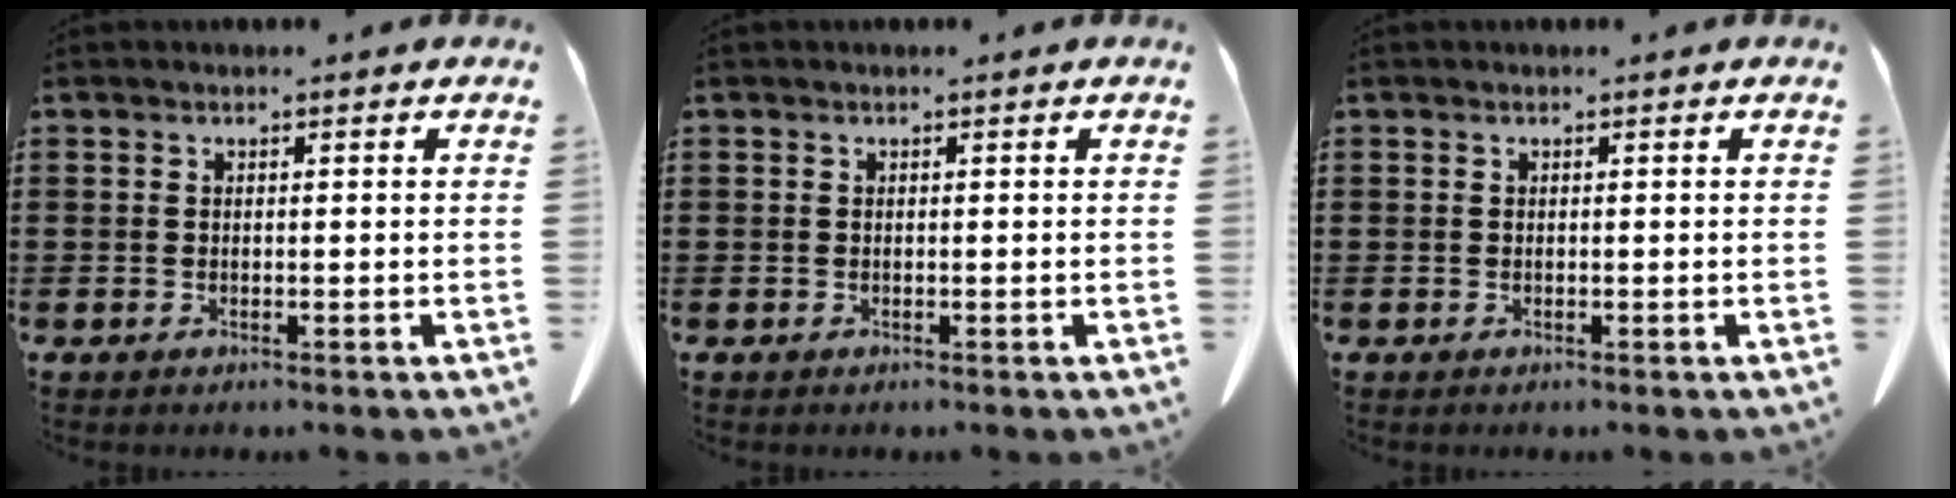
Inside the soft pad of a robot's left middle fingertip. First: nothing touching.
{"total": 0.0}
{"total": 0.0}